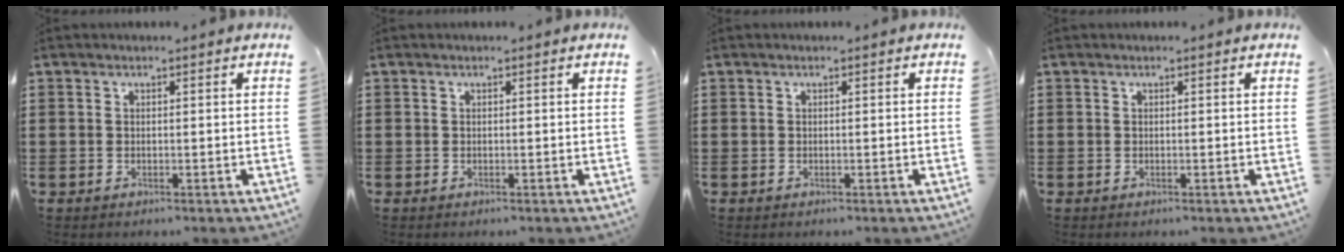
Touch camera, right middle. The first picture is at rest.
{"total": 0.0}
{"total": 0.0}
{"total": 0.0}